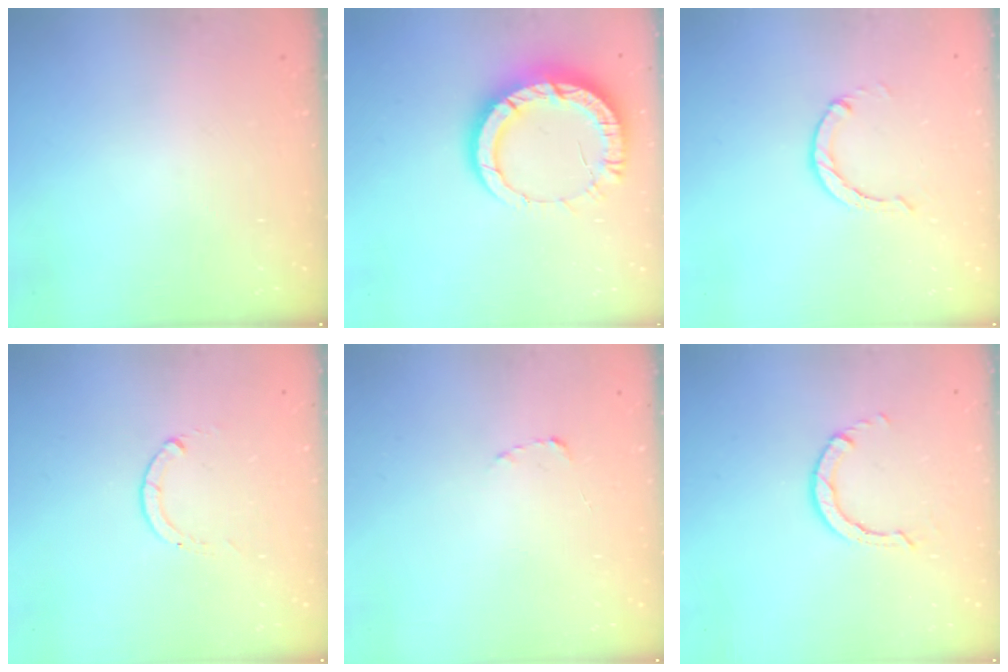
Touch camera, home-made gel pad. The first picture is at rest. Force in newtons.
{"total": 13.5, "press": 13.4, "slide": 1.5}
{"total": 0.0}
{"total": 0.0}
{"total": 1.8, "press": 1.7, "slide": 0.3}
{"total": 2.8, "press": 2.8, "slide": 0.2}